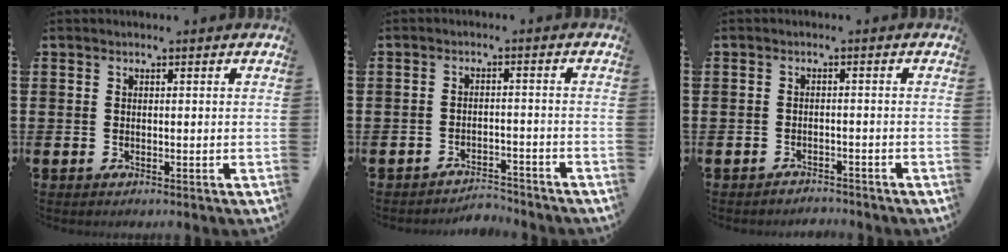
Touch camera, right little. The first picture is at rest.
{"total": 2.9, "force": [-2.9, 0.1, -0.1], "torque": [-0.006, 0.003, -0.063]}
{"total": 1.5, "force": [-1.5, 0.0, -0.2], "torque": [-0.001, 0.004, -0.033]}